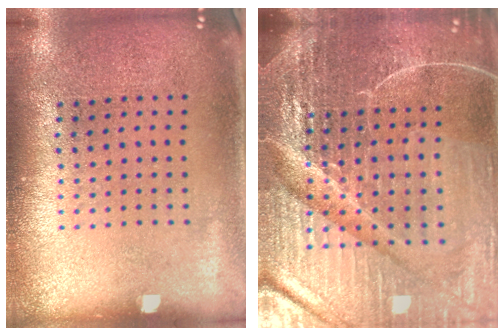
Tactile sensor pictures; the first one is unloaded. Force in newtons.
{"total": 6.8, "press": 6.0, "slide": 3.2}